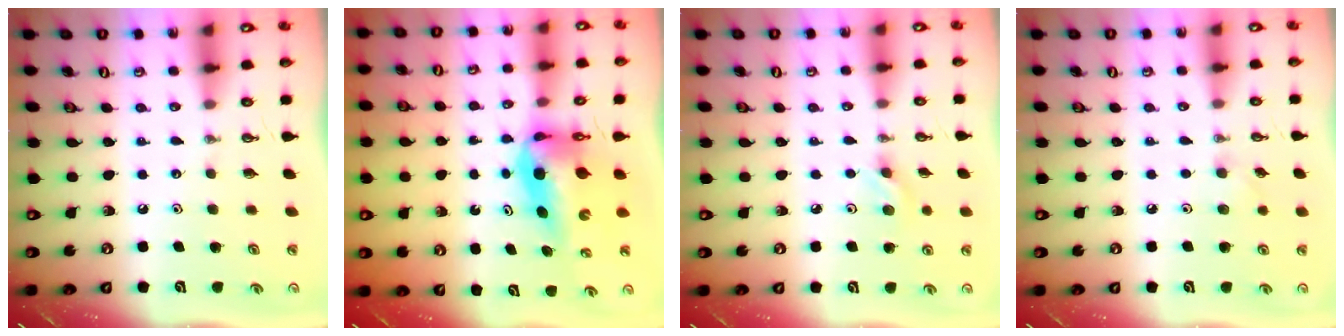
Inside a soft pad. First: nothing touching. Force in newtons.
{"total": 7.8, "press": 7.1, "slide": 3.3}
{"total": 7.0, "press": 6.4, "slide": 2.7}
{"total": 3.9, "press": 3.8, "slide": 0.8}